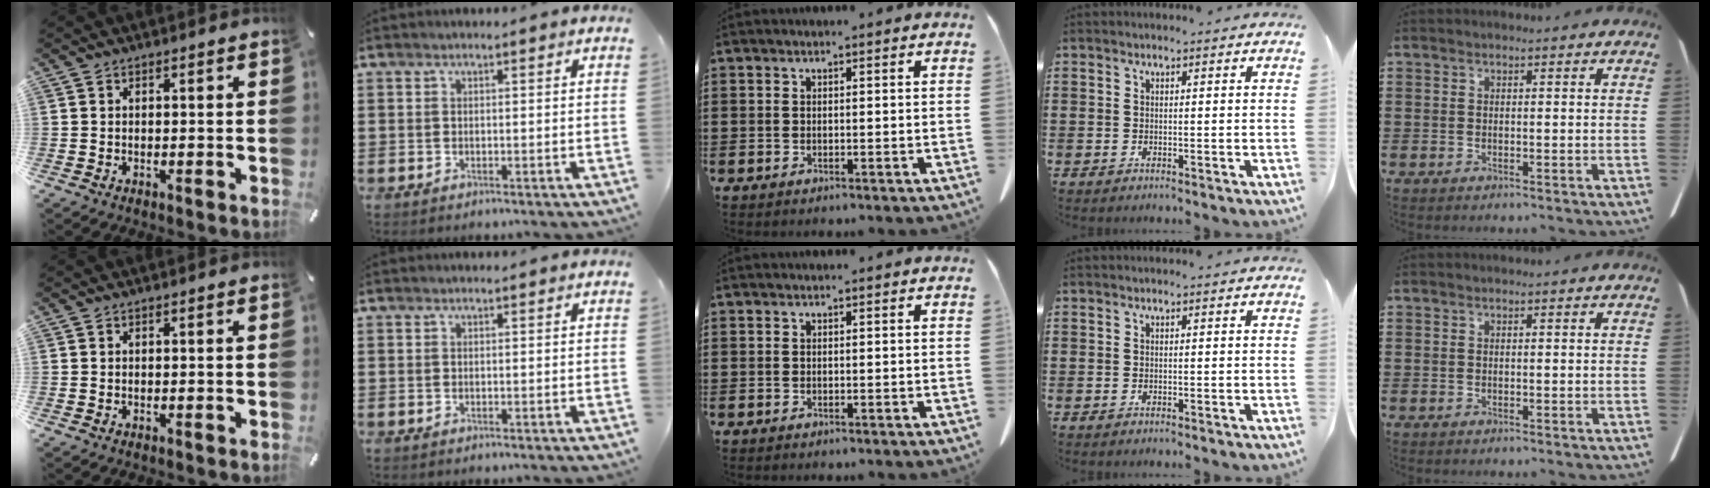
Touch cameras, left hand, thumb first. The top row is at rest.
{}